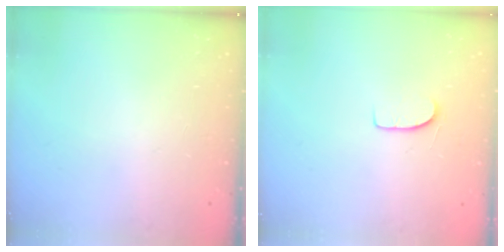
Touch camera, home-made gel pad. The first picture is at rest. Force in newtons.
{"total": 6.1, "press": 6.1, "slide": 0.5}